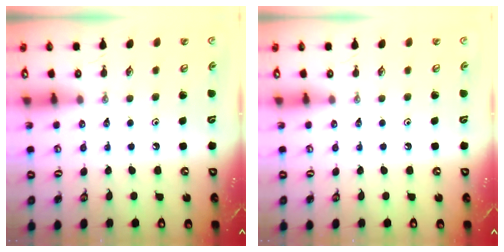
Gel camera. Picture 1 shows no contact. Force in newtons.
{"total": 0.0}